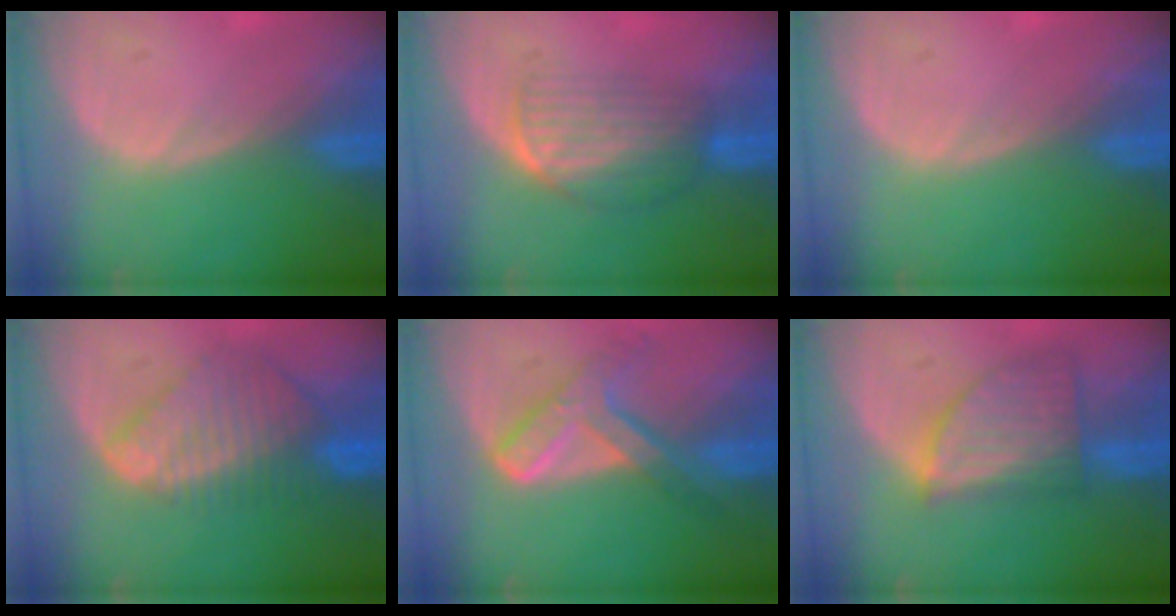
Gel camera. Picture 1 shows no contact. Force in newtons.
{"total": 7.0, "press": 5.8, "slide": 3.8}
{"total": 0.0}
{"total": 9.1, "press": 7.7, "slide": 4.8}
{"total": 7.5, "press": 6.2, "slide": 4.2}
{"total": 7.5, "press": 6.8, "slide": 3.1}